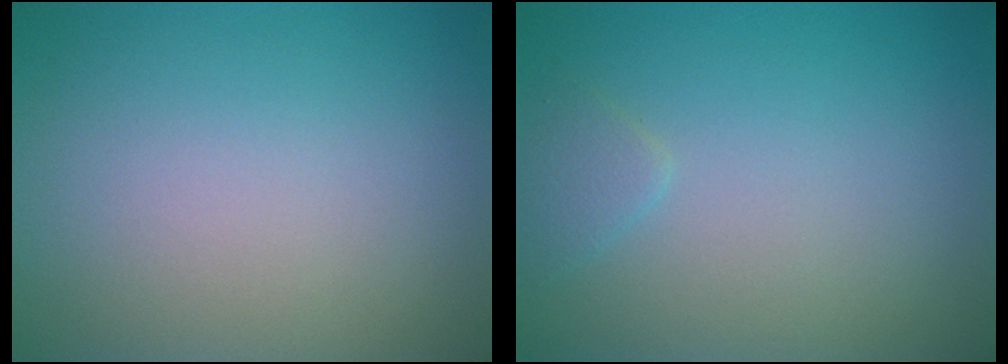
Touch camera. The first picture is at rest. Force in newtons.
{"total": 1.1, "press": 1.1, "slide": 0.1}